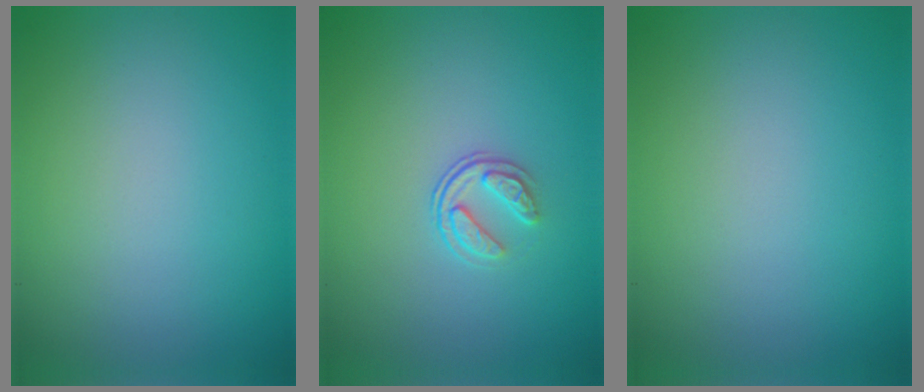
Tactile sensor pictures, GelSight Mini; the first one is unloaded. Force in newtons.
{"total": 1.9, "press": 1.3, "slide": 1.4}
{"total": 0.0}